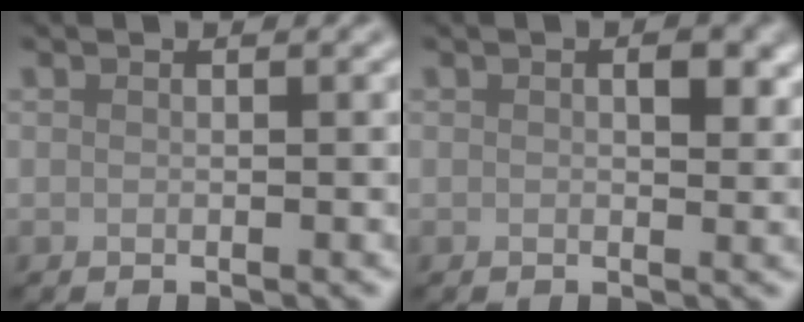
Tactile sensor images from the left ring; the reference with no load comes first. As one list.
[{"total": 2.4, "force": [0.6, 1.2, 1.9], "torque": [-0.022, -0.004, 0.010]}]